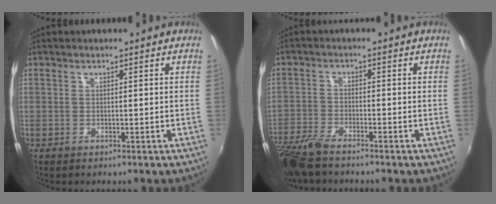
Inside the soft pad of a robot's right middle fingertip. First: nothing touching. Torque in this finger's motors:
{"motor_torque": [1.07, -1.08, 0.55, 0.19]}